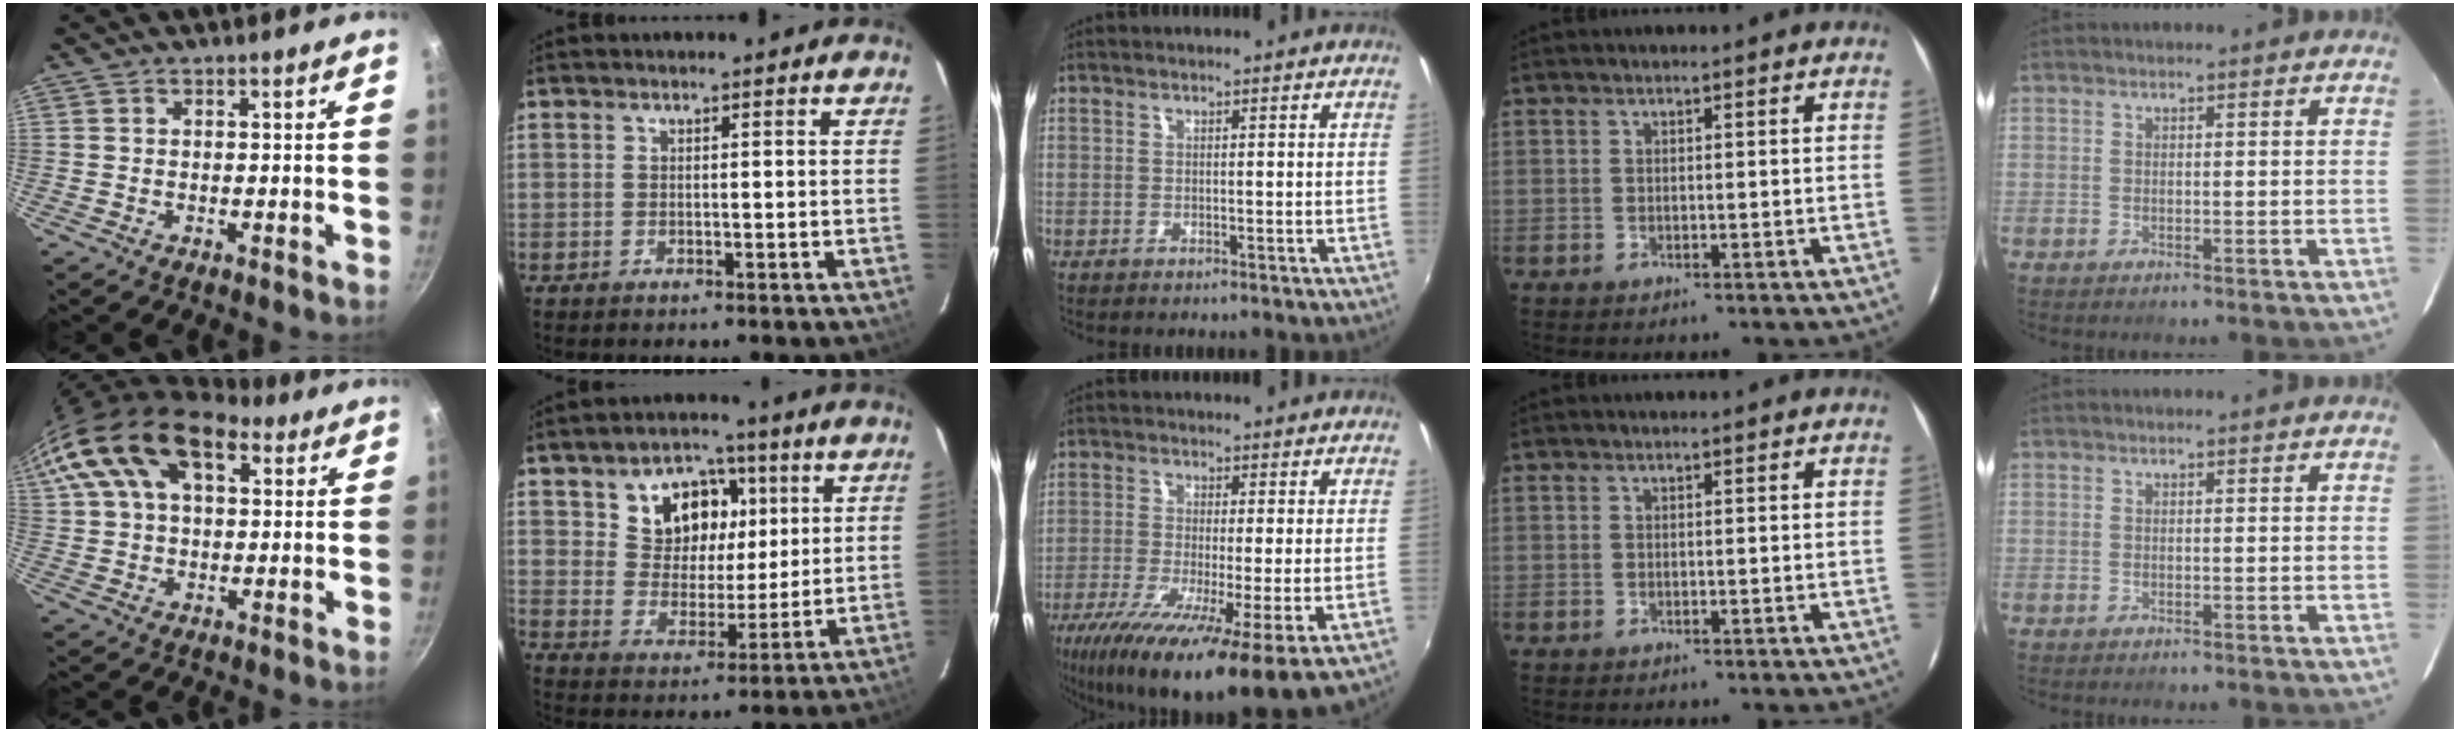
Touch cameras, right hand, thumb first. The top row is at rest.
{"thumb": {"total": 19.6, "force": [8.0, 11.7, 13.5], "torque": [-0.240, 0.014, 0.126]}, "index": {"total": 11.9, "force": [4.8, 9.0, 6.1], "torque": [-0.117, 0.020, 0.088]}, "middle": {"total": 15.6, "force": [-6.9, 2.1, 13.8], "torque": [-0.264, -0.060, -0.118]}}